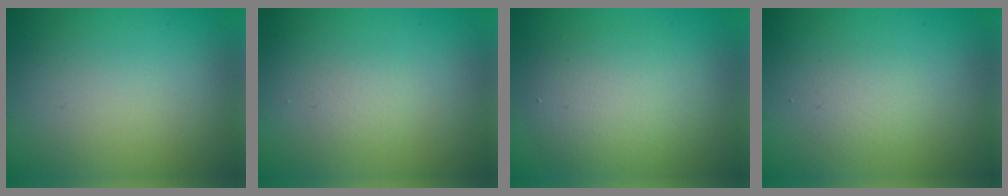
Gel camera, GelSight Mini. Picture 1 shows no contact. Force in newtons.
{"total": 0.7, "press": 0.7, "slide": 0.0}
{"total": 4.6, "press": 4.5, "slide": 0.1}
{"total": 1.3, "press": 1.3, "slide": 0.0}